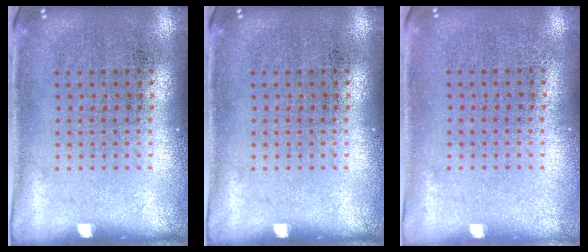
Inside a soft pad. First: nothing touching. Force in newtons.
{"total": 0.0}
{"total": 0.0}